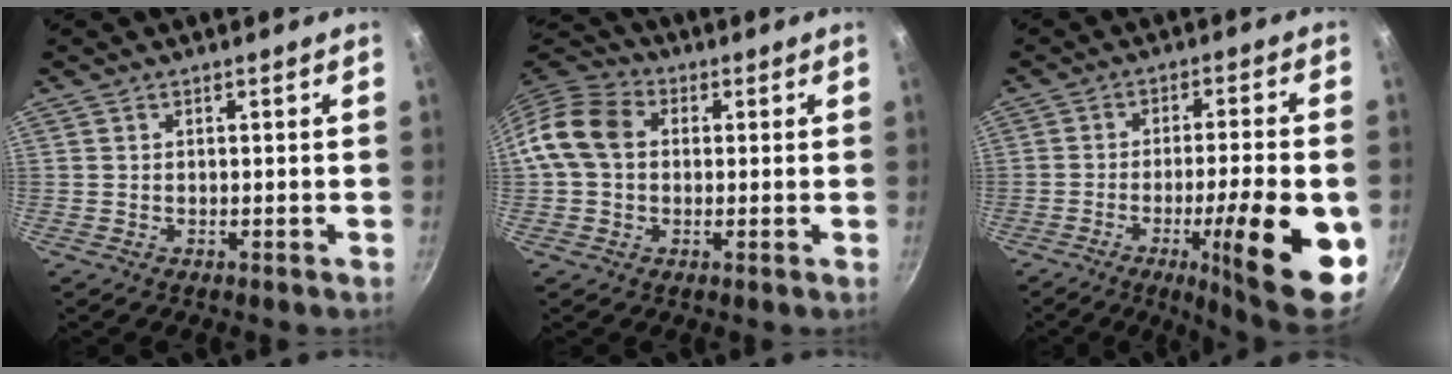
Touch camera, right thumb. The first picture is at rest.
{"total": 10.1, "force": [0.8, 7.9, 6.2], "torque": [-0.099, 0.023, -0.002]}
{"total": 18.3, "force": [-5.9, 3.4, 16.9], "torque": [-0.224, 0.013, -0.082]}